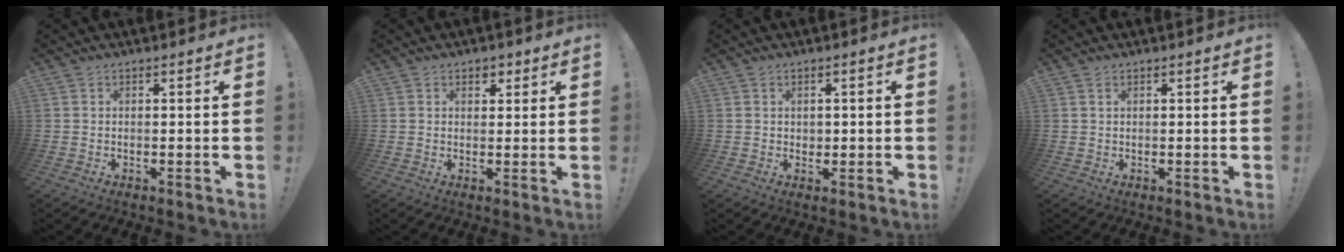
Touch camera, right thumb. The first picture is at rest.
{"total": 2.5, "force": [1.3, 1.9, 1.0], "torque": [-0.009, 0.000, 0.021]}
{"total": 1.7, "force": [0.8, 1.5, 0.1], "torque": [0.006, 0.000, 0.012]}
{"total": 0.9, "force": [0.5, 0.3, 0.6], "torque": [-0.014, 0.002, 0.009]}